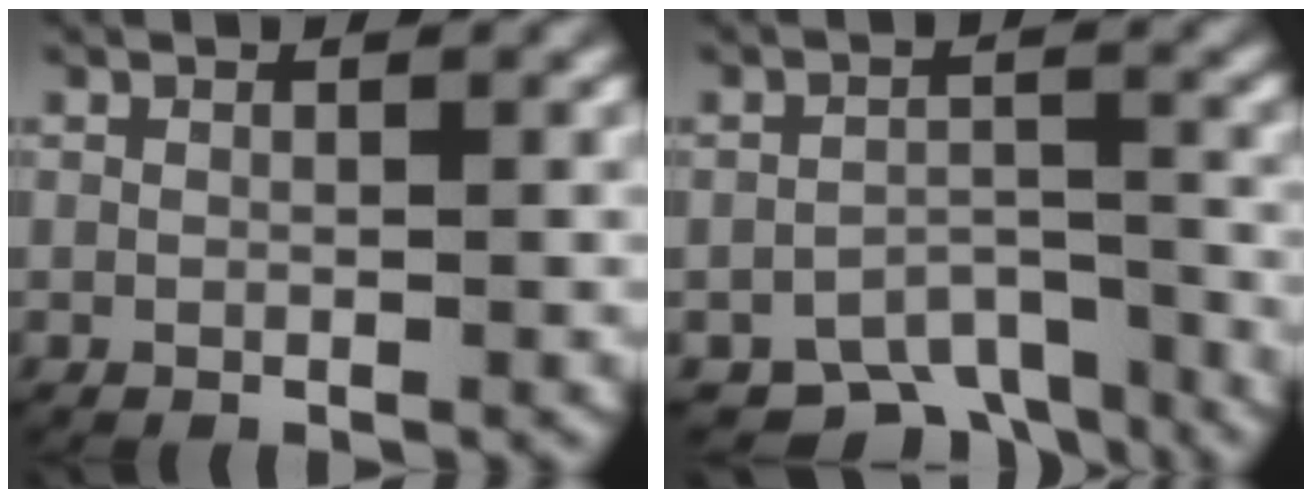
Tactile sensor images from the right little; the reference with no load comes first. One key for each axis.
{"total": 6.3, "fx": -5.1, "fy": 2.9, "fz": 2.1, "tx": -0.021, "ty": -0.010, "tz": -0.086}